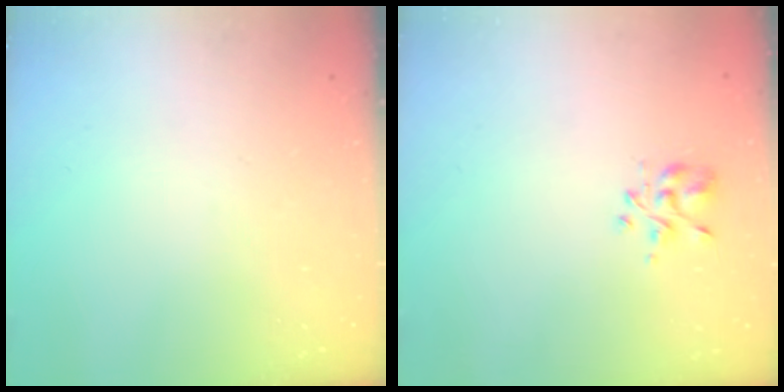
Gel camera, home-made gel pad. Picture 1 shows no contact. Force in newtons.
{"total": 2.8, "press": 2.6, "slide": 1.0}